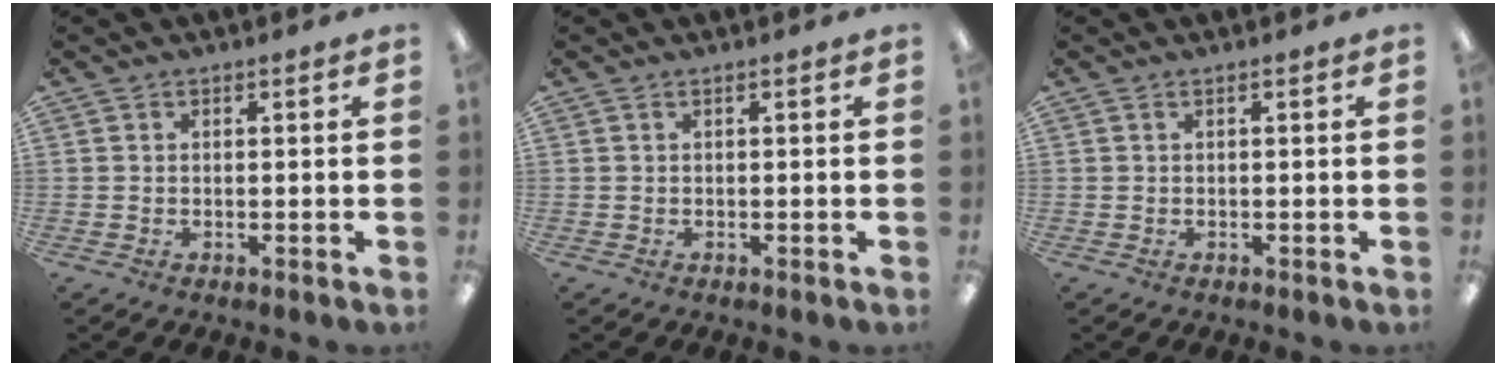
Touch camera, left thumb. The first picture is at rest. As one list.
[{"total": 0.0}, {"total": 0.0}]